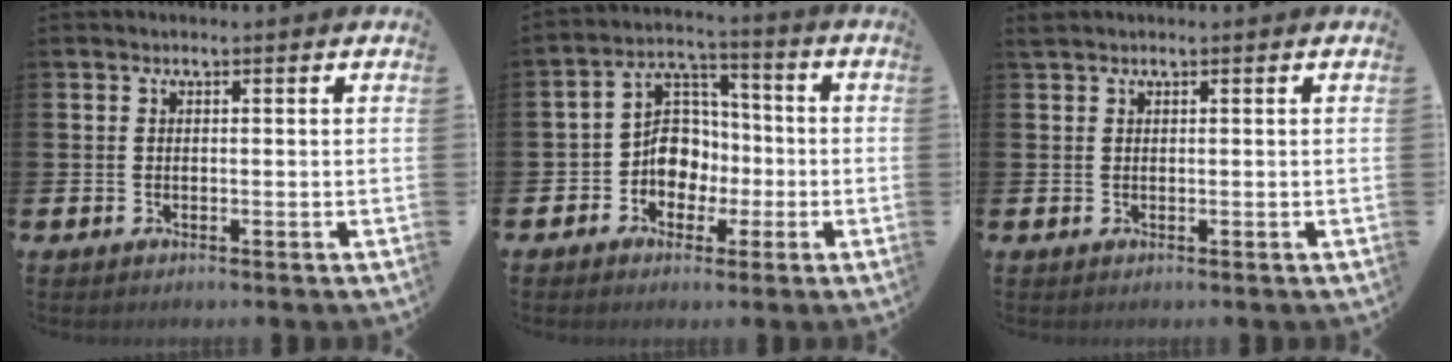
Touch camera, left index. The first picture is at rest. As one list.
[{"total": 6.4, "force": [-0.8, 5.9, 2.4], "torque": [-0.069, 0.003, -0.023]}, {"total": 0.6, "force": [0.6, 0.2, 0.1], "torque": [0.000, 0.001, 0.010]}]